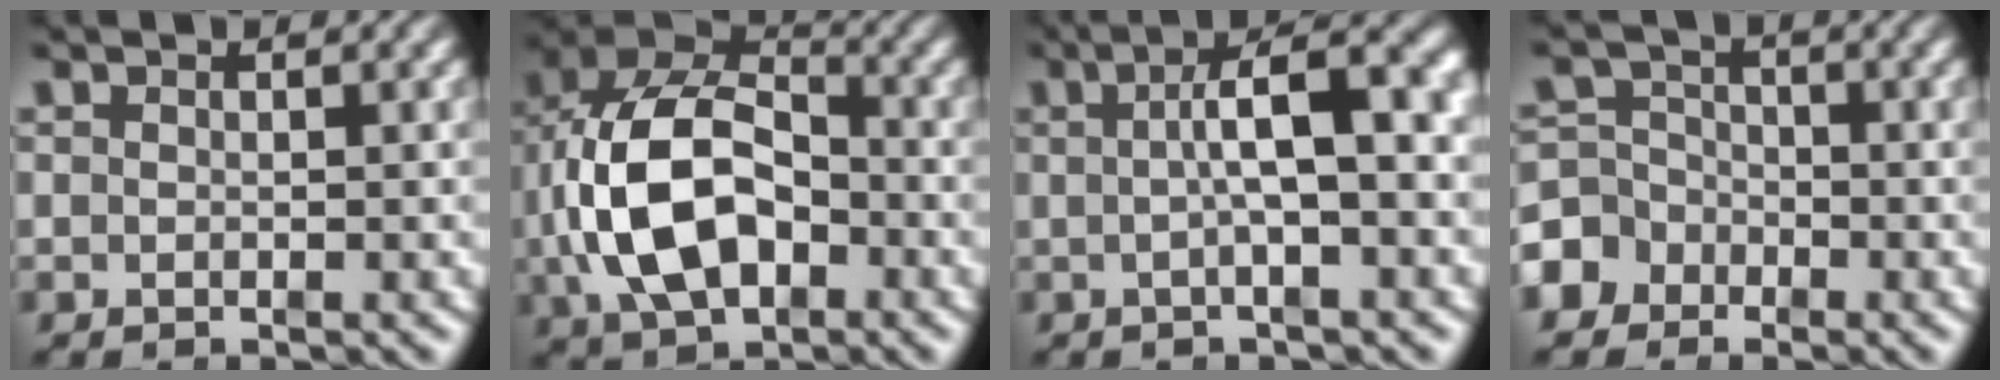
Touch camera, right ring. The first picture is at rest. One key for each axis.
{"total": 12.2, "fx": -0.2, "fy": 9.0, "fz": 8.2, "tx": -0.168, "ty": -0.021, "tz": 0.003}
{"total": 7.3, "fx": 0.9, "fy": 1.8, "fz": 7.1, "tx": -0.081, "ty": 0.020, "tz": 0.008}
{"total": 5.8, "fx": -2.7, "fy": 4.9, "fz": 1.5, "tx": -0.024, "ty": -0.019, "tz": -0.043}